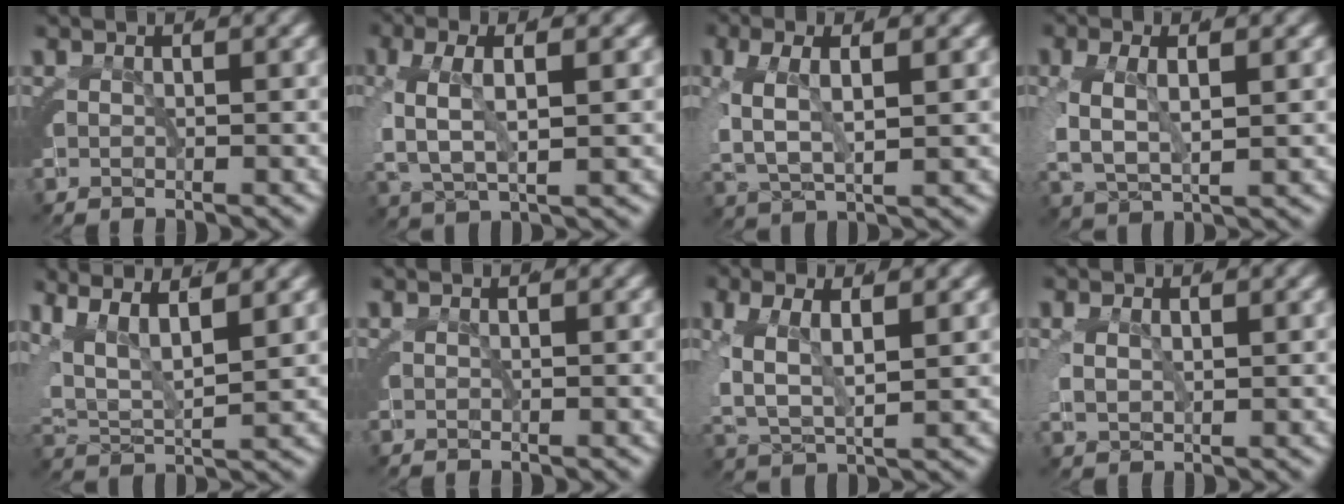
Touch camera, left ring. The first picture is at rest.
{"total": 5.8, "force": [0.1, 3.2, 4.8], "torque": [-0.110, -0.003, 0.007]}
{"total": 5.7, "force": [0.2, 3.3, 4.6], "torque": [-0.107, -0.005, 0.009]}
{"total": 5.1, "force": [0.1, 3.3, 3.9], "torque": [-0.096, -0.009, 0.010]}
{"total": 9.3, "force": [2.4, 7.0, 5.6], "torque": [-0.136, -0.011, 0.032]}
{"total": 0.0}
{"total": 6.1, "force": [0.4, 3.9, 4.7], "torque": [-0.110, -0.012, 0.015]}
{"total": 2.2, "force": [0.6, 1.6, 1.4], "torque": [-0.042, -0.009, 0.018]}